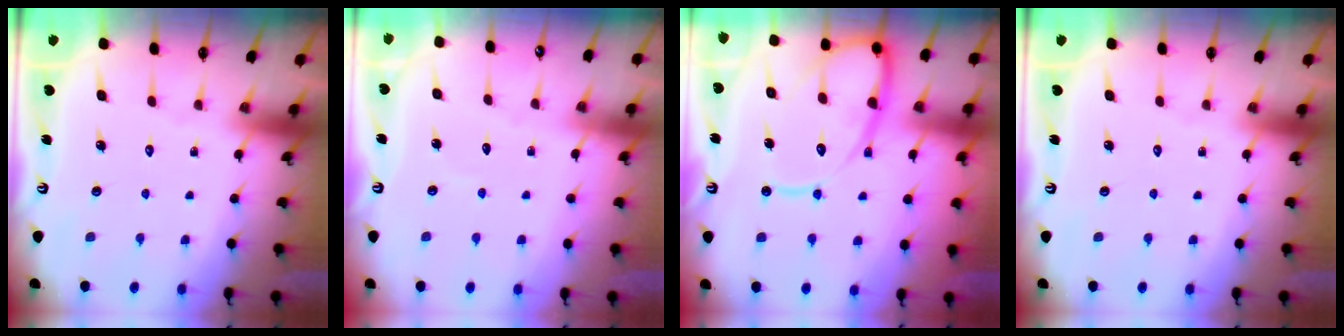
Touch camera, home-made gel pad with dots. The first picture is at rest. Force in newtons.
{"total": 2.7, "press": 2.7, "slide": 0.2}
{"total": 15.4, "press": 15.3, "slide": 1.7}
{"total": 0.0}